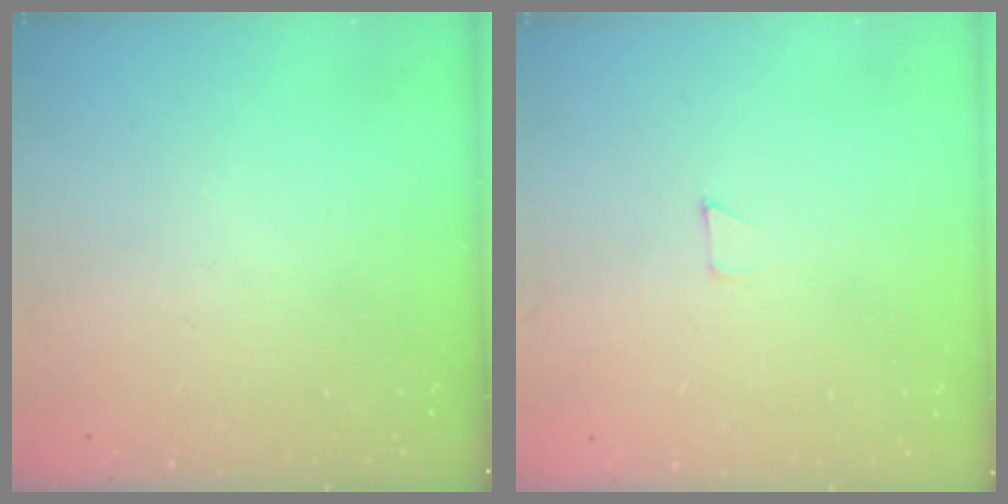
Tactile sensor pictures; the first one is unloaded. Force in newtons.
{"total": 2.7, "press": 2.7, "slide": 0.2}